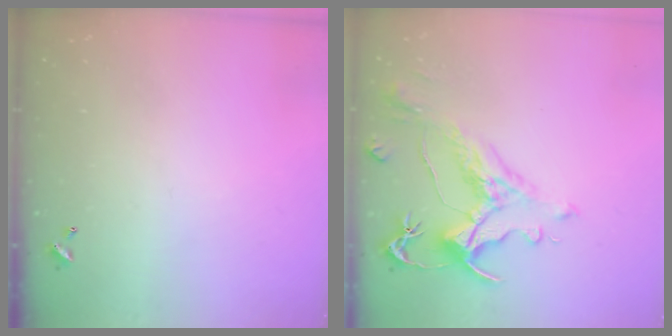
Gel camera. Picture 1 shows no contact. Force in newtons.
{"total": 1.1, "press": 0.0, "slide": 1.1}